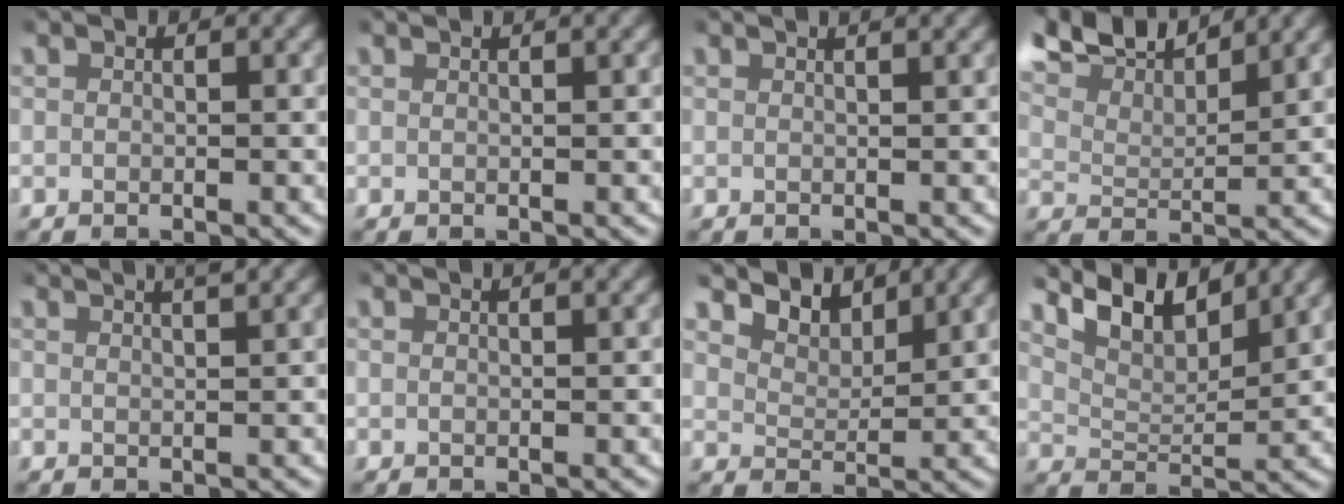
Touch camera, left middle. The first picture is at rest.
{"total": 1.4, "force": [1.0, 0.0, 1.0], "torque": [-0.006, 0.009, 0.011]}
{"total": 2.5, "force": [1.7, 0.4, 1.7], "torque": [-0.017, 0.010, 0.022]}
{"total": 7.9, "force": [6.6, 2.5, 3.5], "torque": [-0.080, 0.020, 0.101]}
{"total": 5.0, "force": [3.5, 1.7, 3.1], "torque": [-0.041, 0.015, 0.048]}
{"total": 2.1, "force": [1.5, 0.3, 1.5], "torque": [-0.014, 0.011, 0.019]}
{"total": 5.0, "force": [3.8, 2.5, 2.1], "torque": [-0.047, 0.000, 0.062]}
{"total": 6.2, "force": [4.5, 2.4, 3.5], "torque": [-0.068, 0.000, 0.077]}